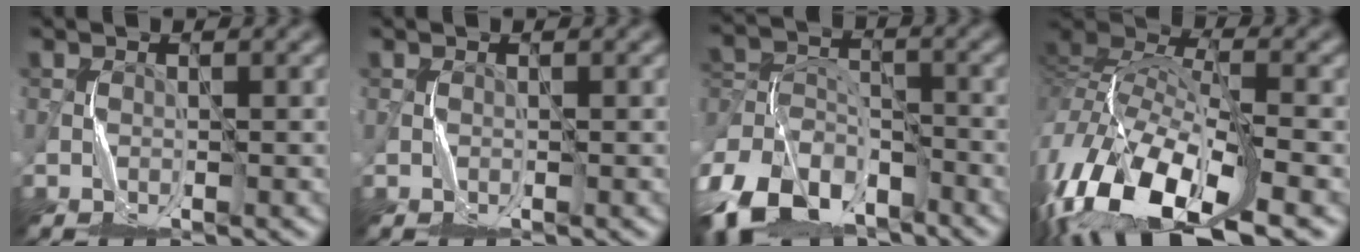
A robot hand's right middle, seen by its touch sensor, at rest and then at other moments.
{"total": 0.0}
{"total": 11.0, "force": [-7.6, 6.1, 5.2], "torque": [-0.110, 0.003, -0.156]}
{"total": 15.5, "force": [-7.9, 7.1, 11.3], "torque": [-0.261, 0.000, -0.143]}